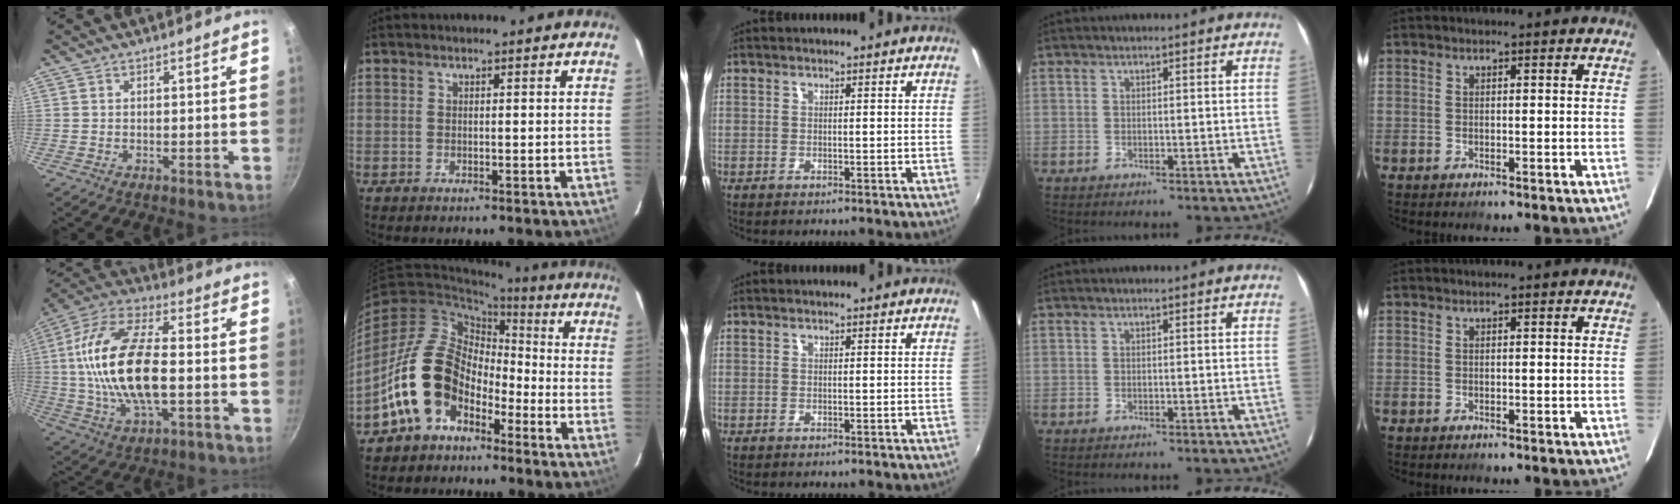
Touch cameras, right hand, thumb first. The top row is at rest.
{"thumb": {"total": 20.9, "force": [-0.5, 9.8, 18.4], "torque": [-0.349, 0.025, -0.019]}, "index": {"total": 13.7, "force": [-6.6, 9.7, 7.0], "torque": [-0.138, 0.019, -0.110]}}